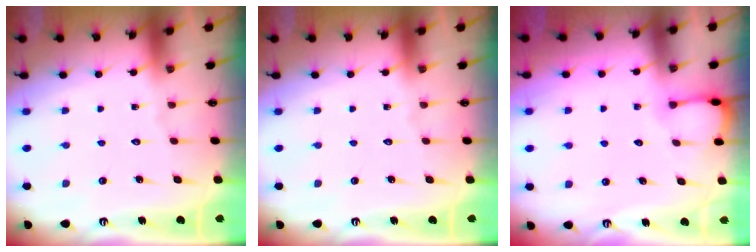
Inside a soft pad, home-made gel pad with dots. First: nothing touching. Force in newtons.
{"total": 0.0}
{"total": 3.6, "press": 3.6, "slide": 0.4}